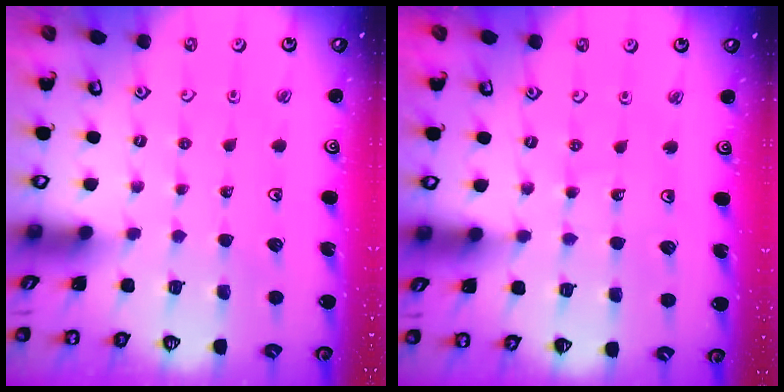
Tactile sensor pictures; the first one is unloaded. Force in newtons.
{"total": 5.6, "press": 5.2, "slide": 2.0}